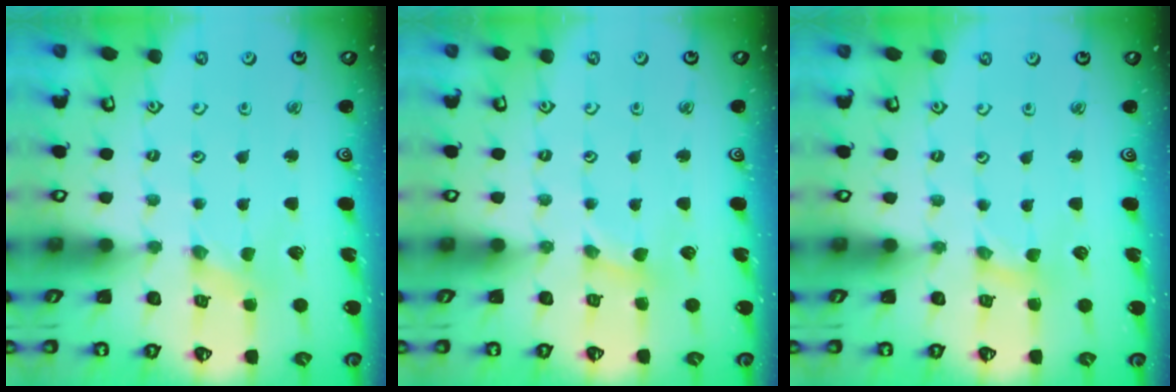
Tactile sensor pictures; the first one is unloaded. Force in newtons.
{"total": 1.6, "press": 1.6, "slide": 0.4}
{"total": 0.0}